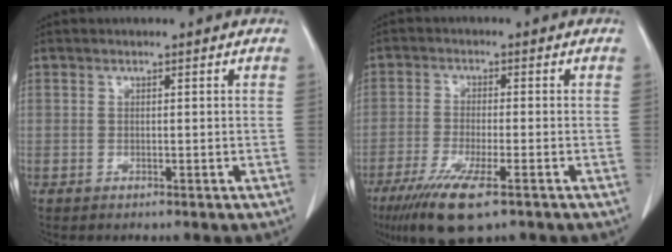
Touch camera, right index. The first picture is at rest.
{"total": 9.6, "force": [-5.9, 1.4, 7.4], "torque": [-0.137, -0.025, -0.097]}